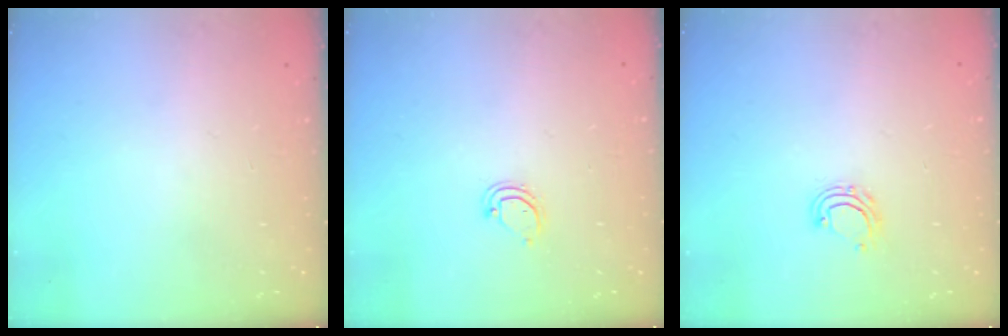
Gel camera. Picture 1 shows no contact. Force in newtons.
{"total": 3.6, "press": 3.6, "slide": 0.5}
{"total": 6.1, "press": 6.0, "slide": 1.1}